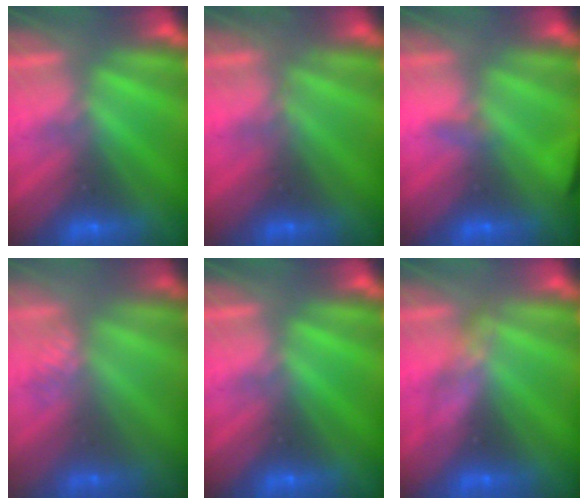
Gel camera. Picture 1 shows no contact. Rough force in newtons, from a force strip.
{"total": 4.7}
{"total": 2.9}
{"total": 2.7}
{"total": 0.0}
{"total": 2.6}